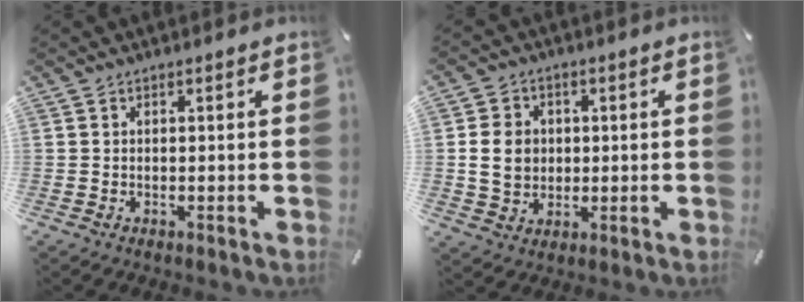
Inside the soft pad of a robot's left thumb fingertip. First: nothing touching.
{"total": 7.6, "force": [0.3, 6.8, 3.5], "torque": [-0.073, 0.008, 0.005]}